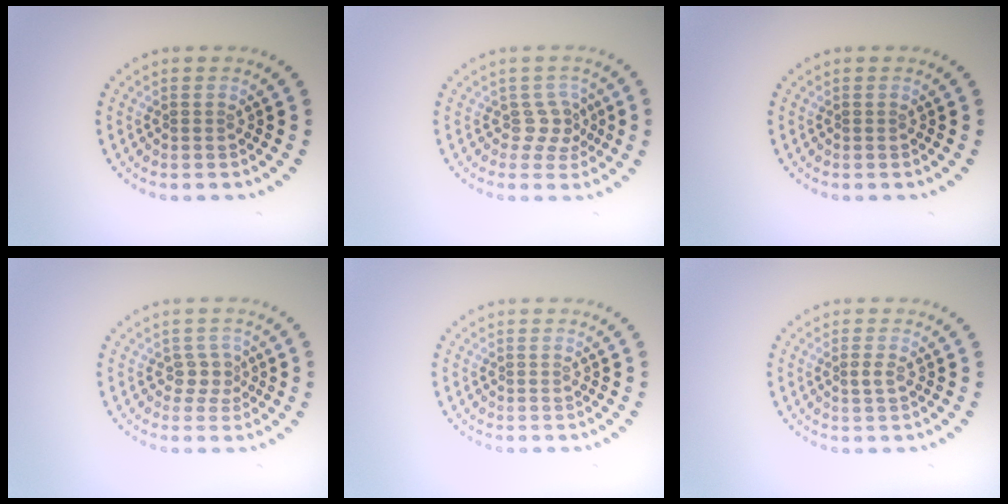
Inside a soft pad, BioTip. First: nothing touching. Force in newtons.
{"total": 2.1, "press": 1.5, "slide": 1.4}
{"total": 0.0}
{"total": 1.6, "press": 1.2, "slide": 1.1}
{"total": 0.0}
{"total": 1.0, "press": 0.9, "slide": 0.5}